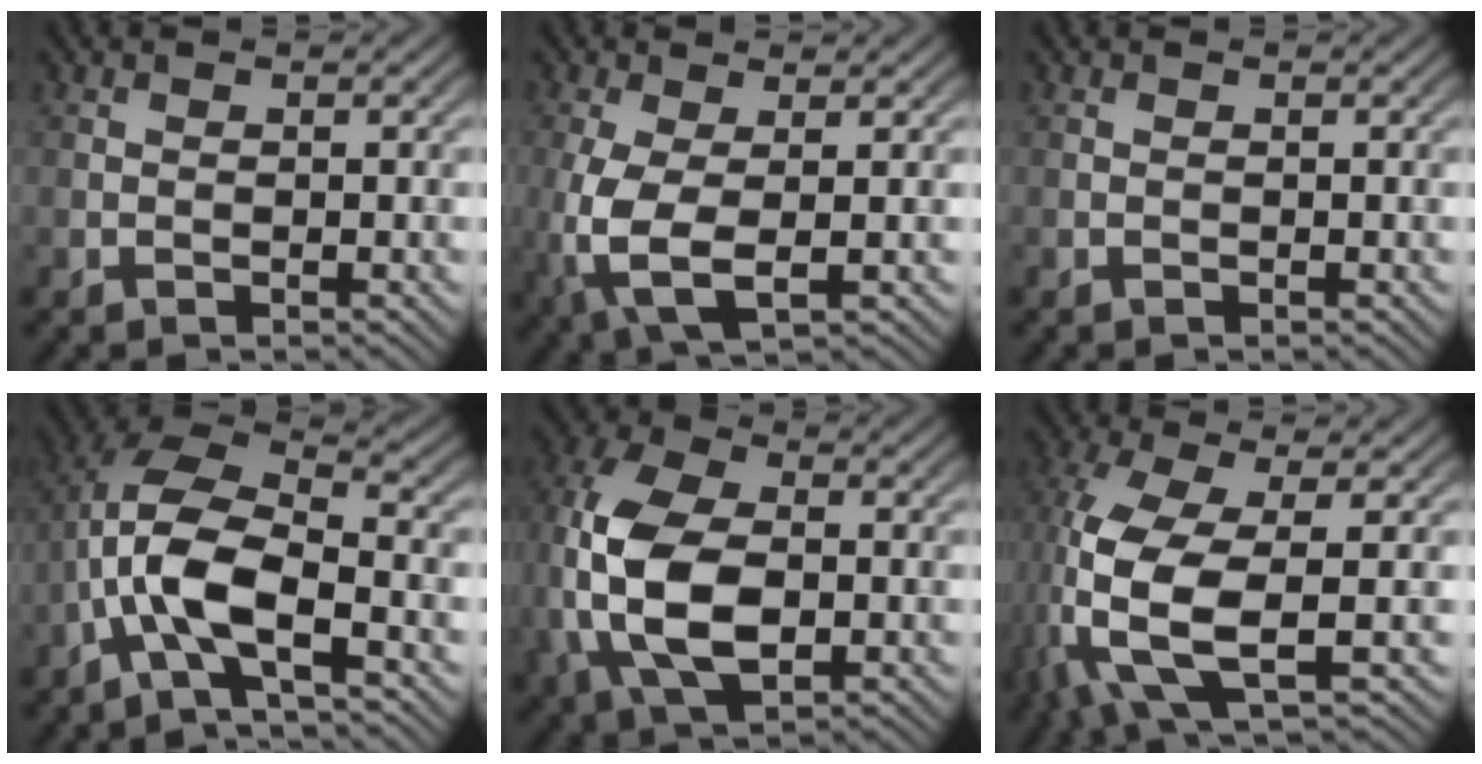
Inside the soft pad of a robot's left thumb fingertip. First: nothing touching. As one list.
[{"total": 7.0, "force": [-1.0, 3.0, 6.2], "torque": [-0.163, -0.009, -0.018]}, {"total": 0.0}, {"total": 9.7, "force": [-3.4, 3.6, 8.4], "torque": [-0.176, 0.011, -0.078]}, {"total": 13.1, "force": [-1.5, 7.9, 10.3], "torque": [-0.266, -0.003, -0.035]}, {"total": 11.7, "force": [-1.9, 4.3, 10.7], "torque": [-0.257, -0.012, -0.041]}]